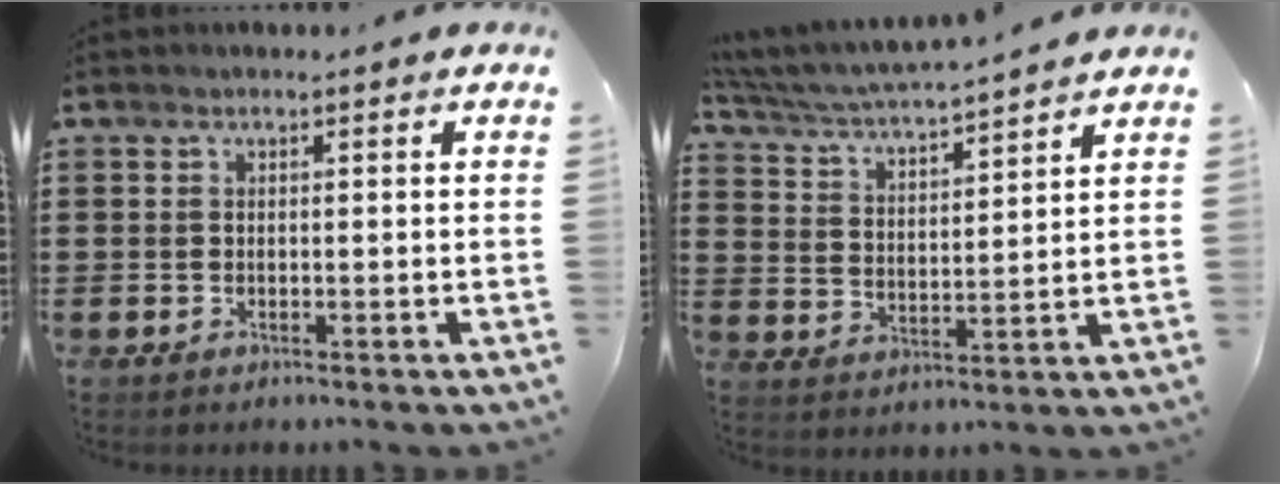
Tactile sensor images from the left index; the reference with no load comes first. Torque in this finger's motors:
{"motor_torque": [0.15, 0.08, 0.52, 0.13]}